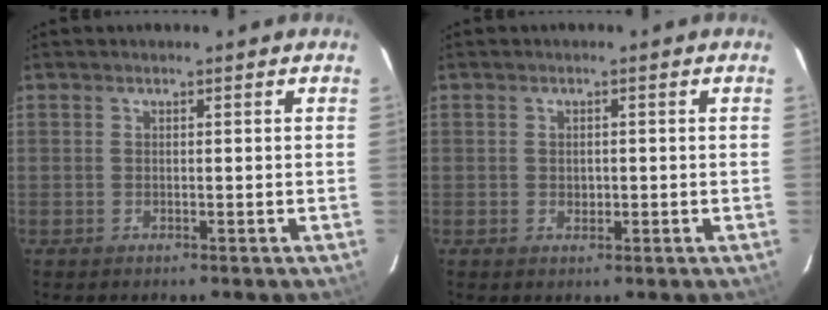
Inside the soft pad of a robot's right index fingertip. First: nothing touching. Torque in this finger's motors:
{"motor_torque": [-0.18, -0.07, -0.04, -0.01]}